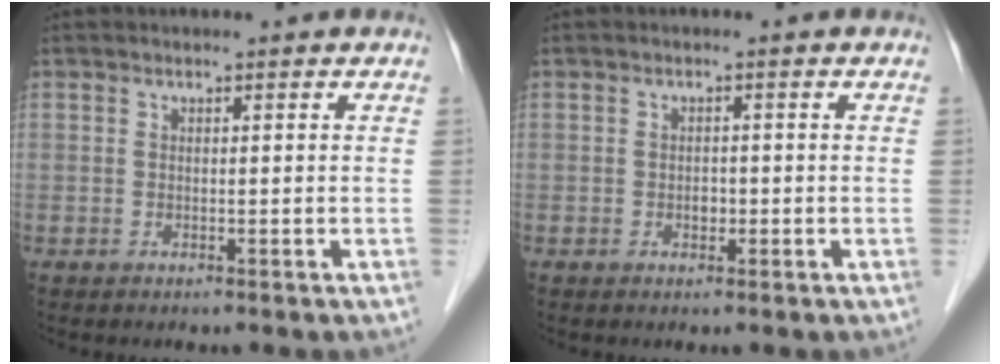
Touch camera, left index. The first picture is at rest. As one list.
[{"total": 1.2, "force": [-0.4, 0.8, 0.8], "torque": [-0.013, 0.003, -0.005]}]